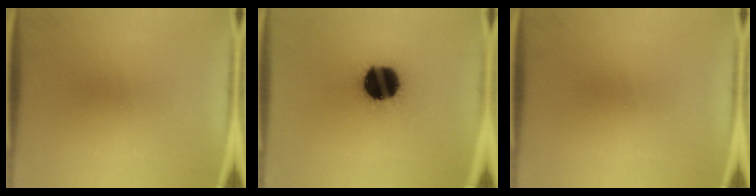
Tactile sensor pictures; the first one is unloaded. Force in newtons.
{"total": 19.9}
{"total": 0.0}